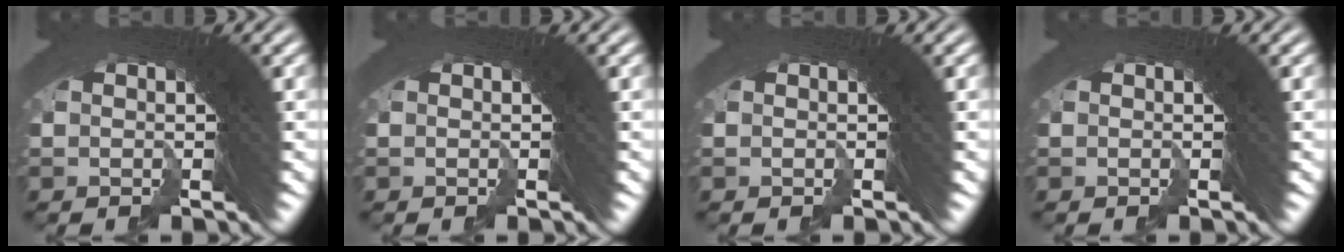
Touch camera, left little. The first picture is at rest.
{"total": 0.0}
{"total": 0.0}
{"total": 0.0}